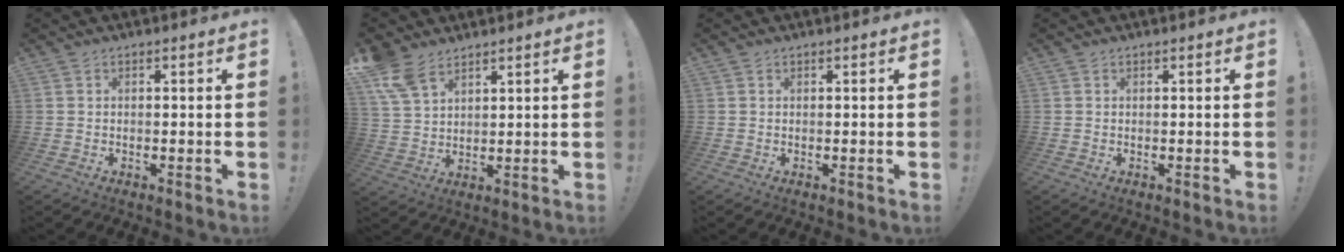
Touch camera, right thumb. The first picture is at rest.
{"total": 8.9, "force": [6.3, 4.8, 4.2], "torque": [-0.089, -0.023, 0.128]}
{"total": 0.0}
{"total": 0.0}